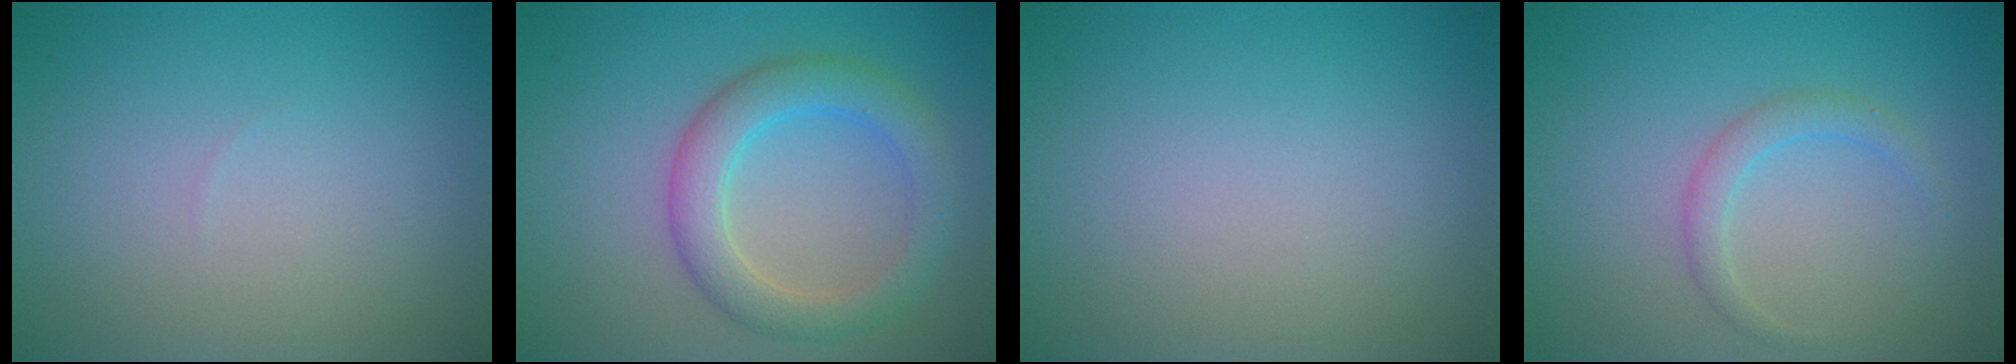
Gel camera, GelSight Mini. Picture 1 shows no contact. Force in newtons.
{"total": 4.4, "press": 4.4, "slide": 0.0}
{"total": 0.0}
{"total": 1.7, "press": 1.7, "slide": 0.1}